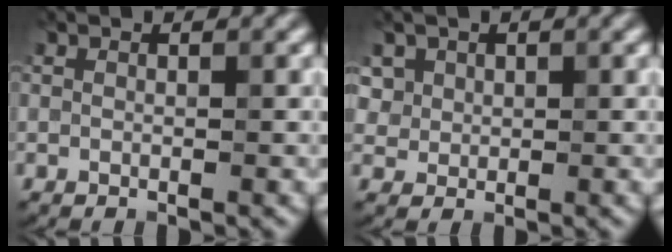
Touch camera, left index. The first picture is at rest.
{"total": 1.6, "force": [0.7, 1.3, -0.6], "torque": [0.005, -0.007, 0.027]}